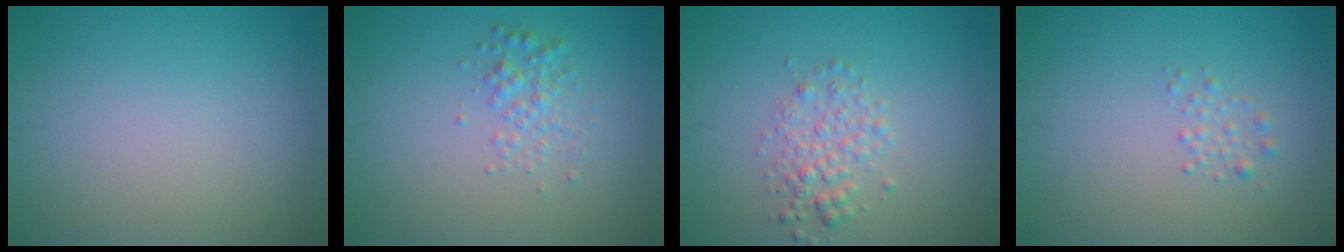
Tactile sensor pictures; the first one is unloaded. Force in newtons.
{"total": 1.9, "press": 1.9, "slide": 0.0}
{"total": 2.4, "press": 2.4, "slide": 0.1}
{"total": 1.5, "press": 1.5, "slide": 0.0}